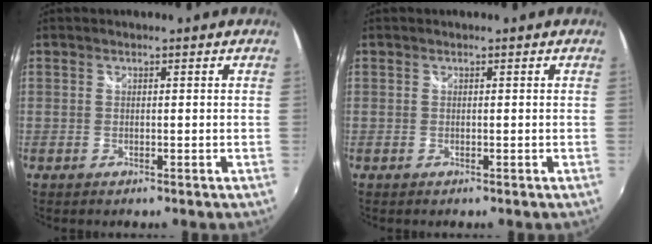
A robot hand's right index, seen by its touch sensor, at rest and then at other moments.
{"total": 0.0}